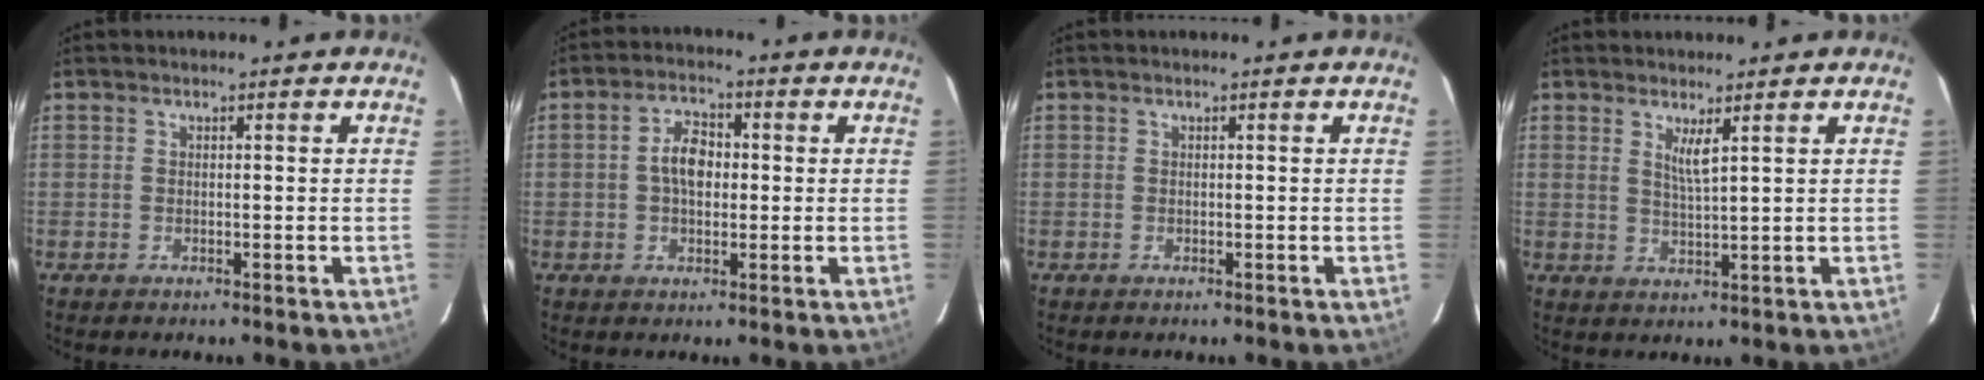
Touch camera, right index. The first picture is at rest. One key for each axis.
{"total": 5.5, "fx": 0.1, "fy": 3.4, "fz": 4.3, "tx": -0.078, "ty": 0.015, "tz": 0.003}
{"total": 0.0}
{"total": 3.1, "fx": 1.7, "fy": 0.1, "fz": 2.6, "tx": -0.049, "ty": -0.009, "tz": 0.030}